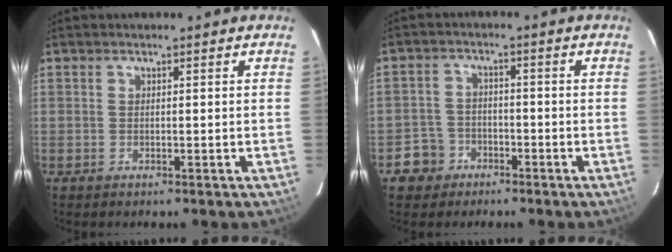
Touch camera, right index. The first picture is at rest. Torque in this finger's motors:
{"motor_torque": [0.04, 0.10, -0.46, -0.21]}